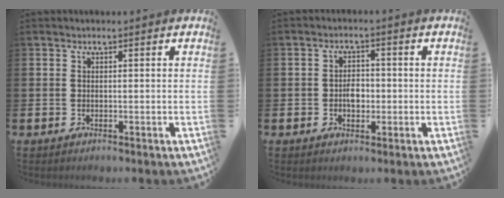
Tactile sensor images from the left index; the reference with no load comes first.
{"total": 2.9, "force": [-0.4, 2.0, 2.1], "torque": [-0.021, -0.002, -0.013]}